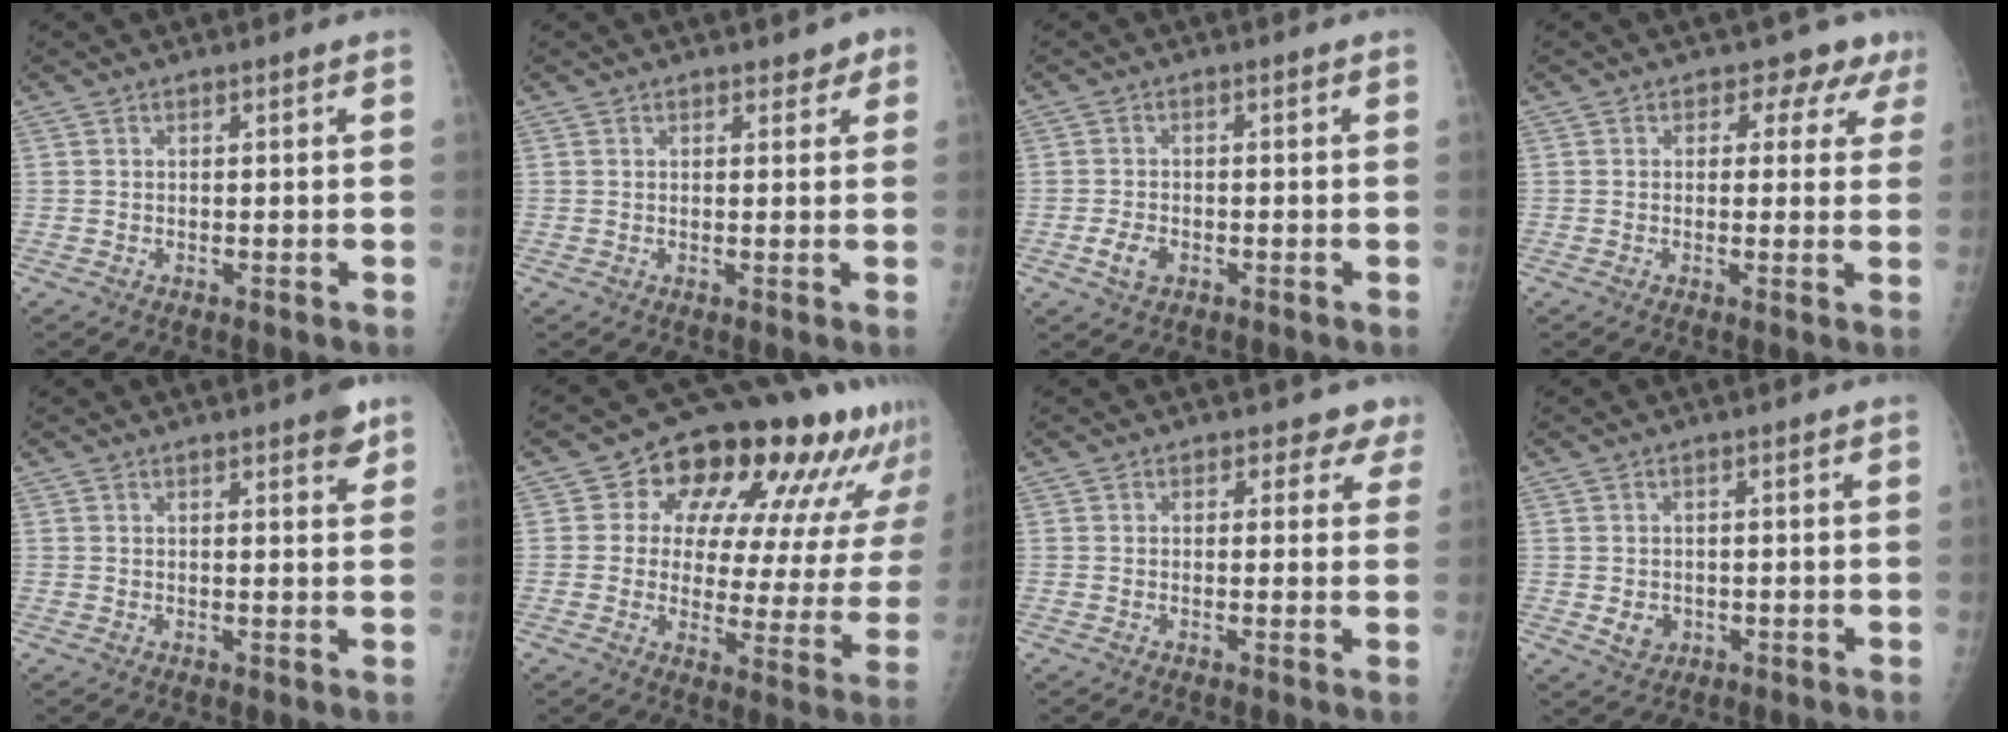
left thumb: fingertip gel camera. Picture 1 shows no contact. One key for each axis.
{"total": 1.9, "fx": 1.2, "fy": 1.3, "fz": 0.6, "tx": 0.018, "ty": -0.004, "tz": 0.012}
{"total": 3.1, "fx": -1.5, "fy": 2.1, "fz": 1.8, "tx": -0.033, "ty": 0.005, "tz": -0.026}
{"total": 5.3, "fx": 3.2, "fy": 3.9, "fz": 1.3, "tx": 0.025, "ty": -0.011, "tz": 0.019}
{"total": 3.4, "fx": 2.2, "fy": 0.9, "fz": 2.4, "tx": -0.021, "ty": -0.010, "tz": 0.024}
{"total": 21.3, "fx": 12.0, "fy": 10.7, "fz": 14.0, "tx": -0.141, "ty": -0.024, "tz": 0.150}
{"total": 3.2, "fx": 2.2, "fy": 2.2, "fz": 0.1, "tx": 0.033, "ty": -0.012, "tz": 0.008}
{"total": 2.8, "fx": -0.6, "fy": 2.5, "fz": 1.1, "tx": -0.006, "ty": -0.001, "tz": 0.001}